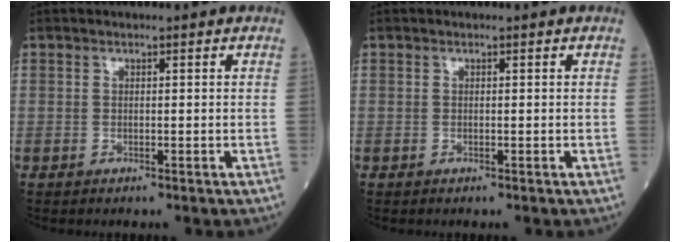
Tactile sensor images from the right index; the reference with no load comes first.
{"total": 0.0}